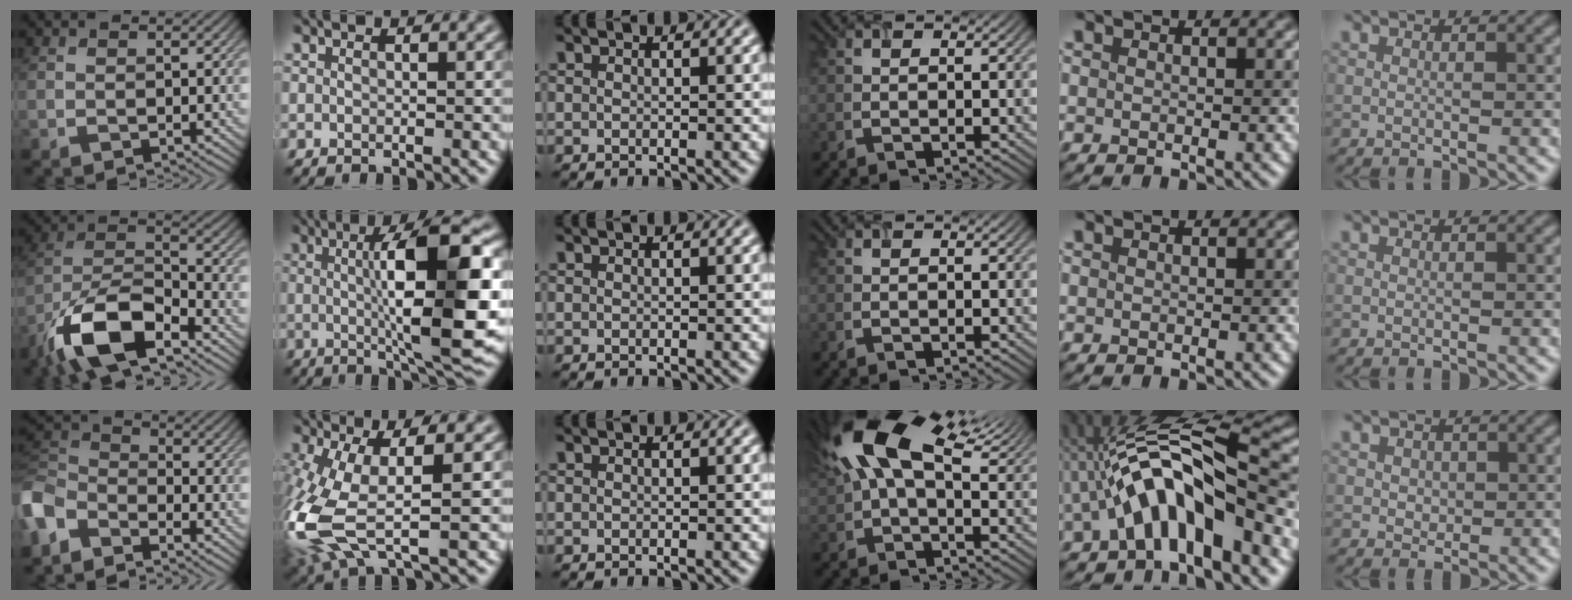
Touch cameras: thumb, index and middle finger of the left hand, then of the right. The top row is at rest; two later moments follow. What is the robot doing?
{"motion": "extract", "object": "airpods case & airpods"}